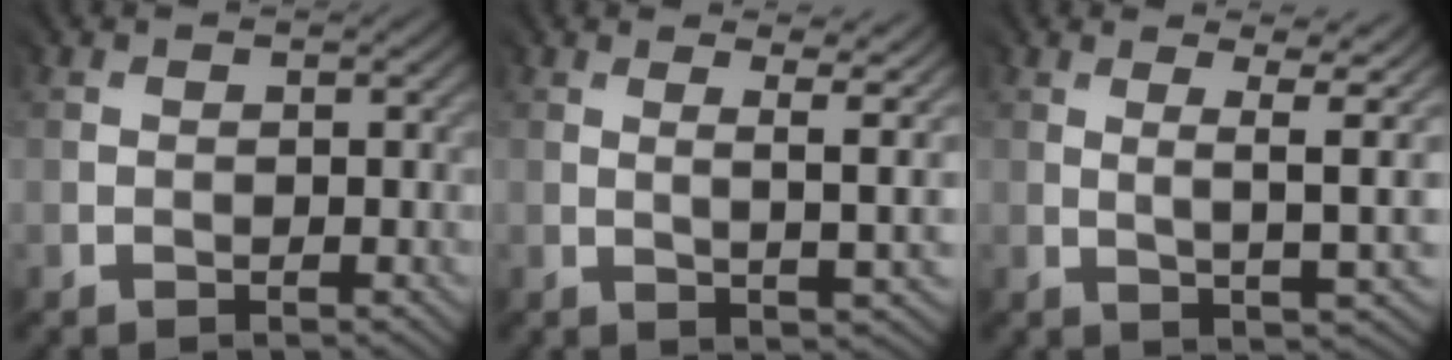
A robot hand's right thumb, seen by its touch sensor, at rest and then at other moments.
{"total": 4.7, "force": [2.6, 0.6, 3.9], "torque": [-0.049, 0.011, 0.035]}
{"total": 5.1, "force": [2.3, 0.4, 4.5], "torque": [-0.066, 0.003, 0.039]}